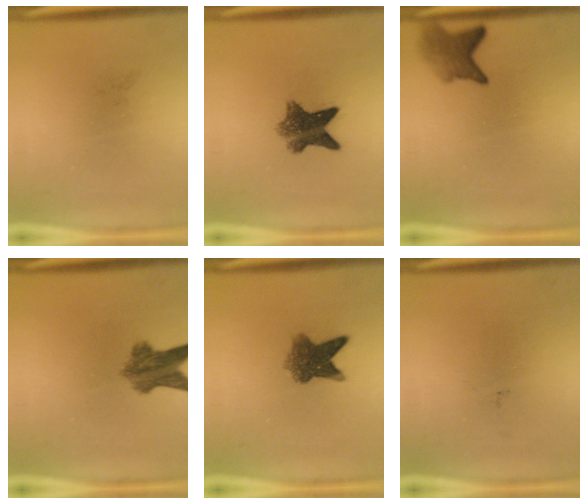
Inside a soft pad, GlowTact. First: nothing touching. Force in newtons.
{"total": 7.6}
{"total": 4.1}
{"total": 6.7}
{"total": 6.4}
{"total": 0.0}